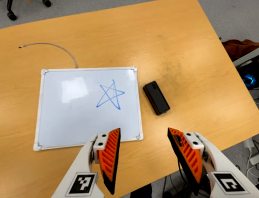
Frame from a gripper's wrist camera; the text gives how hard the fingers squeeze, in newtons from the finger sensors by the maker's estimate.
{"total": 0.0}